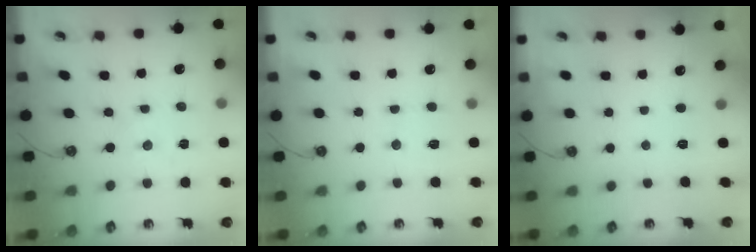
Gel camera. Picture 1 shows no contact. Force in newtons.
{"total": 6.2, "press": 6.1, "slide": 0.7}
{"total": 0.0}